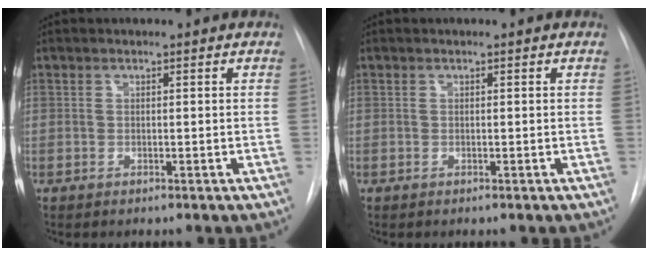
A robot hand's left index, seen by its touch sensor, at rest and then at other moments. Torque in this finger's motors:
{"motor_torque": [-0.02, -0.01, 0.00, 0.00]}